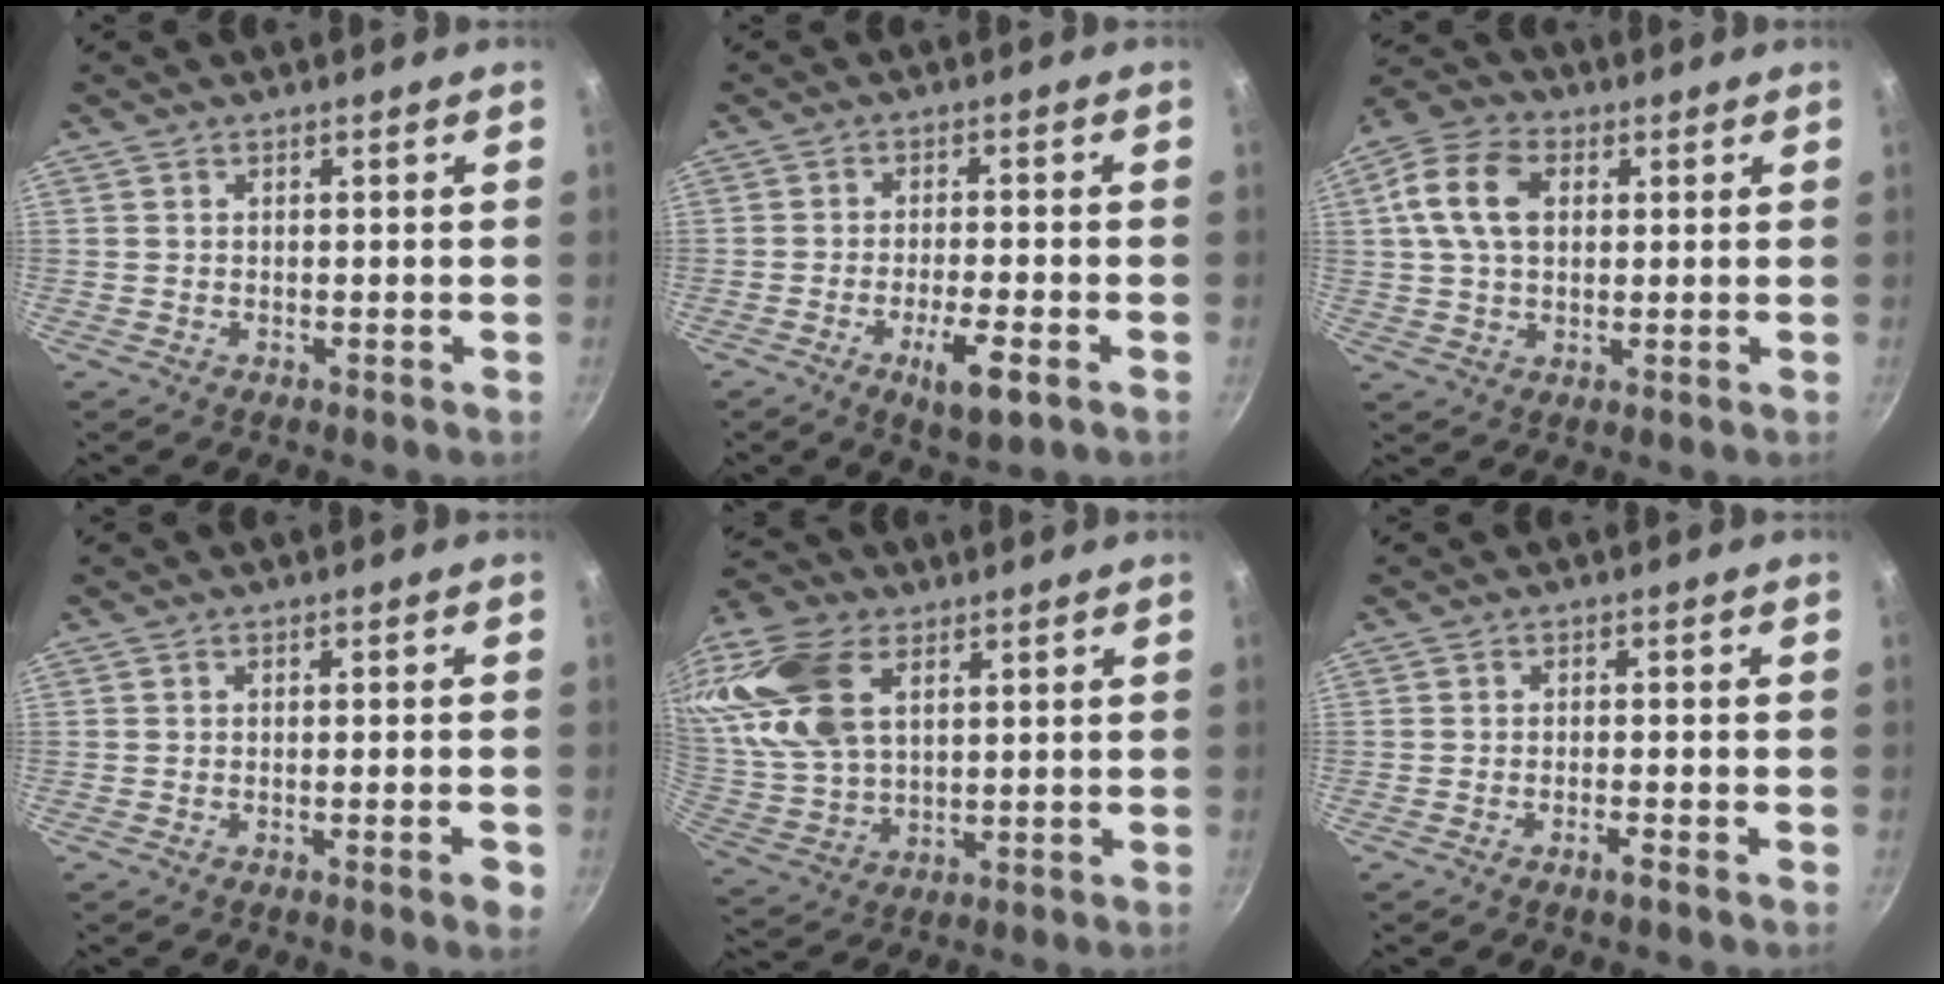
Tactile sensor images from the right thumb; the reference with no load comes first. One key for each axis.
{"total": 7.5, "fx": -3.3, "fy": 1.9, "fz": 6.4, "tx": -0.103, "ty": 0.011, "tz": -0.050}
{"total": 11.2, "fx": 2.6, "fy": 7.9, "fz": 7.6, "tx": -0.126, "ty": 0.011, "tz": 0.035}
{"total": 2.9, "fx": -1.2, "fy": 0.3, "fz": 2.6, "tx": -0.036, "ty": 0.005, "tz": -0.017}
{"total": 20.0, "fx": 7.7, "fy": 12.6, "fz": 13.5, "tx": -0.284, "ty": -0.008, "tz": 0.153}
{"total": 1.9, "fx": -1.3, "fy": 0.1, "fz": 1.4, "tx": -0.030, "ty": 0.011, "tz": -0.022}